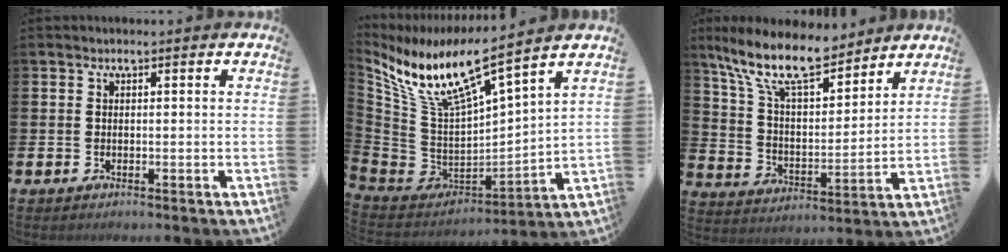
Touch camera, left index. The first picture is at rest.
{"total": 10.0, "force": [7.9, 1.2, 6.0], "torque": [-0.163, -0.067, 0.127]}
{"total": 12.5, "force": [10.3, 3.8, 6.0], "torque": [-0.150, -0.050, 0.185]}